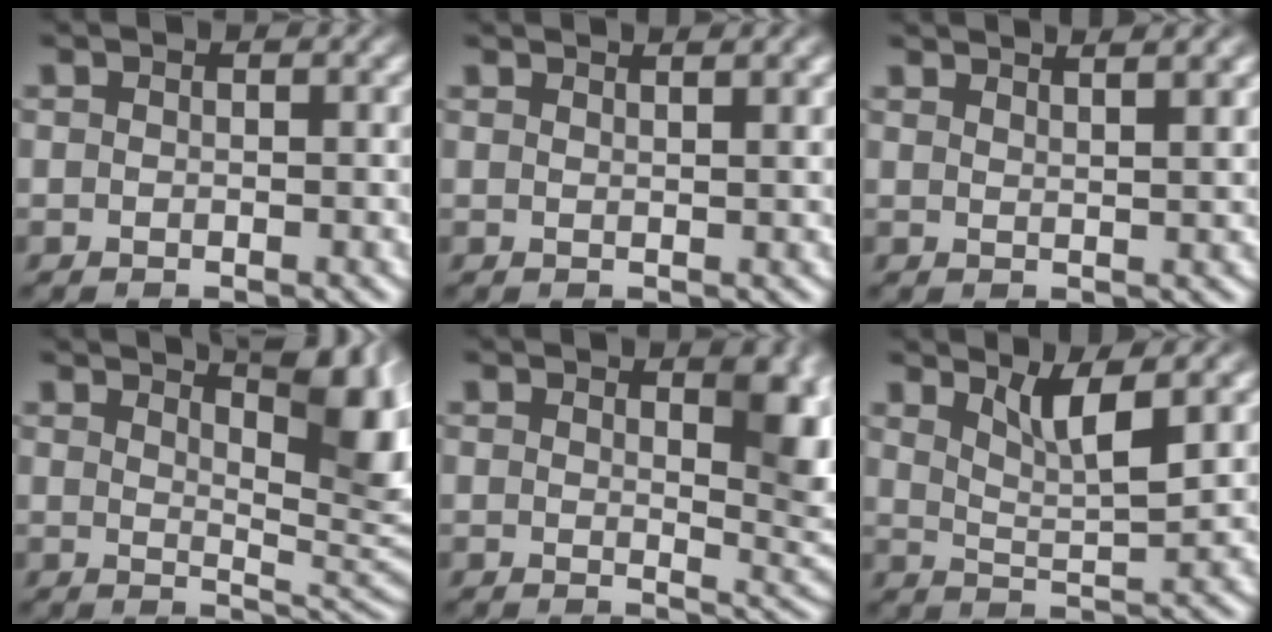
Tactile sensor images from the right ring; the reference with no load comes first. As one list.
[{"total": 1.8, "force": [1.7, -0.5, 0.4], "torque": [-0.008, -0.002, 0.028]}, {"total": 3.2, "force": [2.9, -0.5, 1.0], "torque": [-0.020, 0.000, 0.050]}, {"total": 9.5, "force": [4.3, 2.8, 8.0], "torque": [-0.090, -0.008, 0.068]}, {"total": 4.4, "force": [1.2, 1.3, 4.0], "torque": [-0.042, -0.014, 0.021]}, {"total": 3.7, "force": [2.5, 0.5, 2.7], "torque": [-0.056, -0.014, 0.046]}]